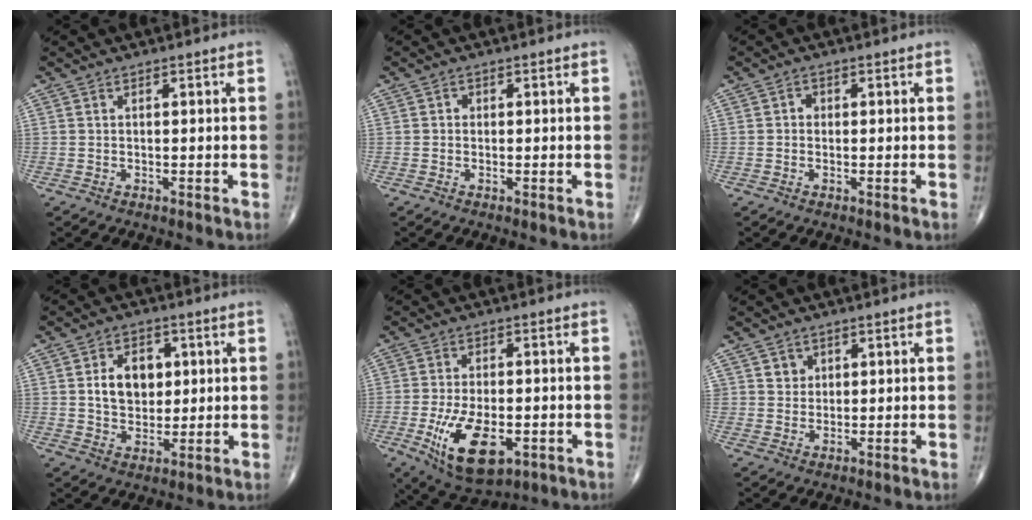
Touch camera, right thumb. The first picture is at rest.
{"total": 0.8, "force": [0.0, 0.7, 0.3], "torque": [0.001, 0.002, -0.001]}
{"total": 1.3, "force": [0.0, 1.1, 0.6], "torque": [-0.001, 0.004, -0.004]}
{"total": 8.9, "force": [1.8, 6.4, 5.8], "torque": [-0.064, -0.005, 0.032]}
{"total": 13.5, "force": [-4.4, 6.7, 10.9], "torque": [-0.187, -0.003, -0.061]}
{"total": 2.9, "force": [1.2, 2.6, 0.5], "torque": [0.009, -0.007, 0.019]}